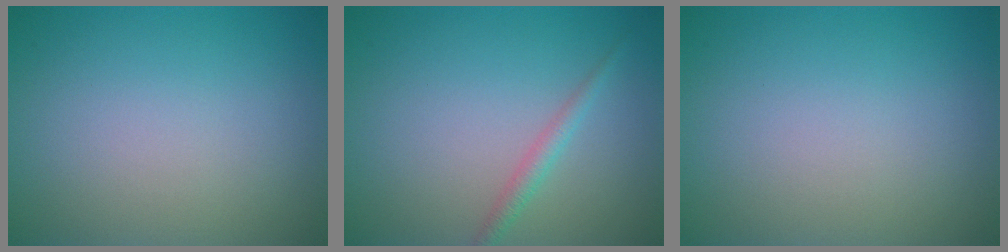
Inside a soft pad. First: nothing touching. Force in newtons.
{"total": 1.4, "press": 1.4, "slide": 0.0}
{"total": 0.0}